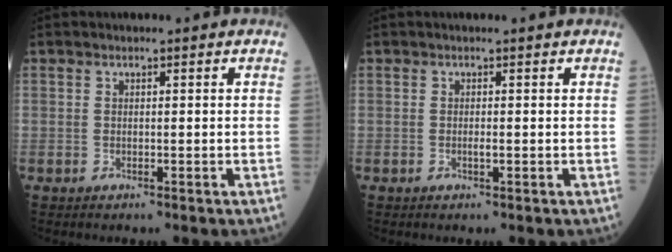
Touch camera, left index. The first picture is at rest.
{"total": 0.7, "force": [0.1, -0.1, 0.7], "torque": [-0.016, 0.002, 0.001]}